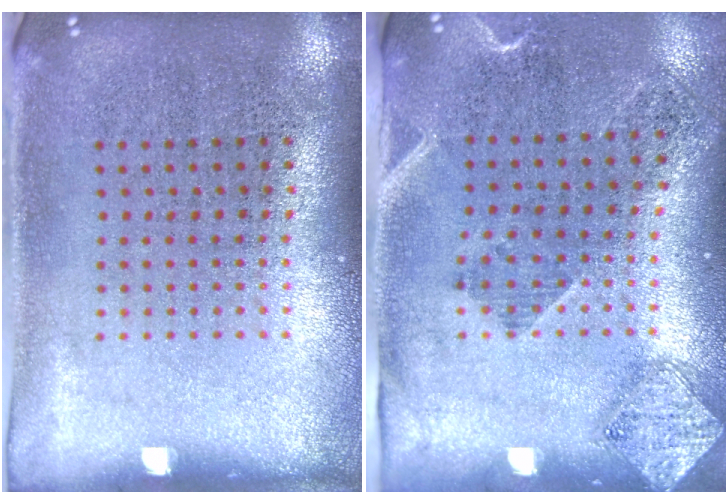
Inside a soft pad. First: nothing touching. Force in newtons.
{"total": 1.8, "press": 1.4, "slide": 1.2}